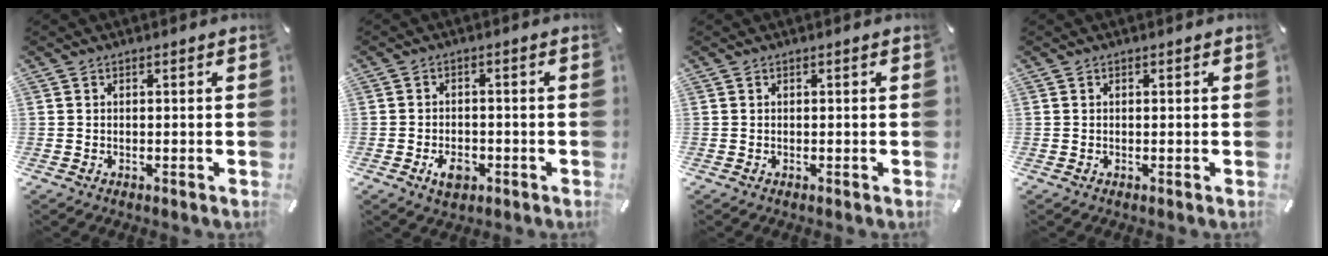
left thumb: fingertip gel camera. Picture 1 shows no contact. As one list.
[{"total": 4.9, "force": [-2.1, 3.2, 3.0], "torque": [-0.054, 0.004, -0.040]}, {"total": 0.0}, {"total": 0.0}]